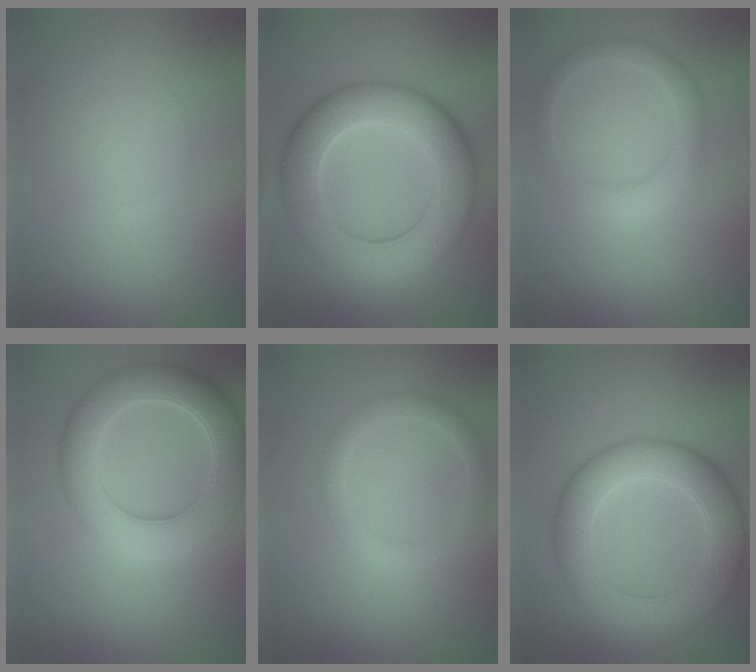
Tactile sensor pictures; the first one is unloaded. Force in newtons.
{"total": 9.6, "press": 9.5, "slide": 0.7}
{"total": 2.7, "press": 2.7, "slide": 0.0}
{"total": 7.2, "press": 7.1, "slide": 0.7}
{"total": 2.3, "press": 2.3, "slide": 0.1}
{"total": 7.2, "press": 7.2, "slide": 0.2}